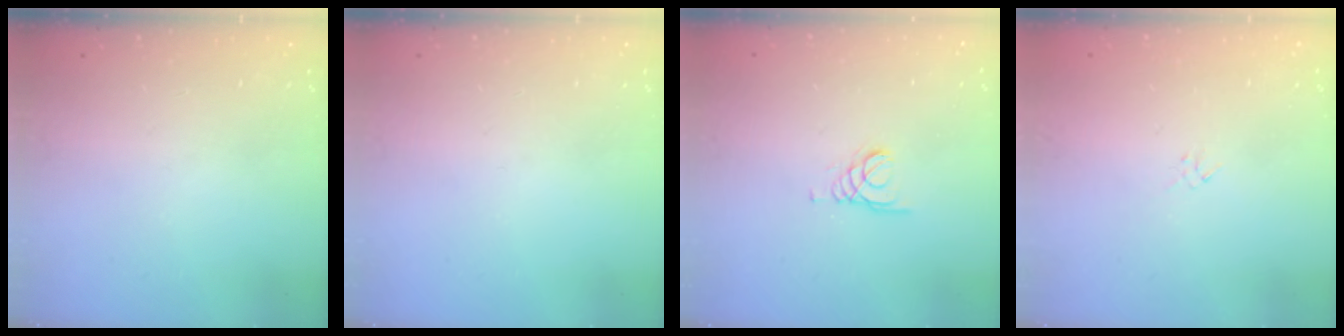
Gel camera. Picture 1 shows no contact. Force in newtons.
{"total": 0.0}
{"total": 1.6, "press": 1.6, "slide": 0.0}
{"total": 1.3, "press": 1.3, "slide": 0.4}